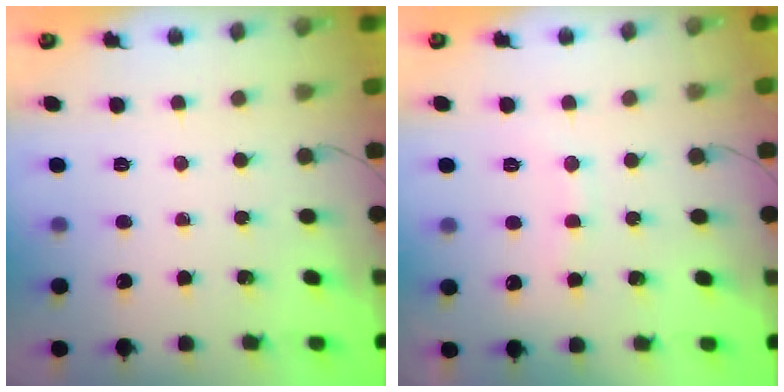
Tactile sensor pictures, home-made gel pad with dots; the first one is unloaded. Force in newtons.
{"total": 7.3, "press": 7.2, "slide": 0.9}